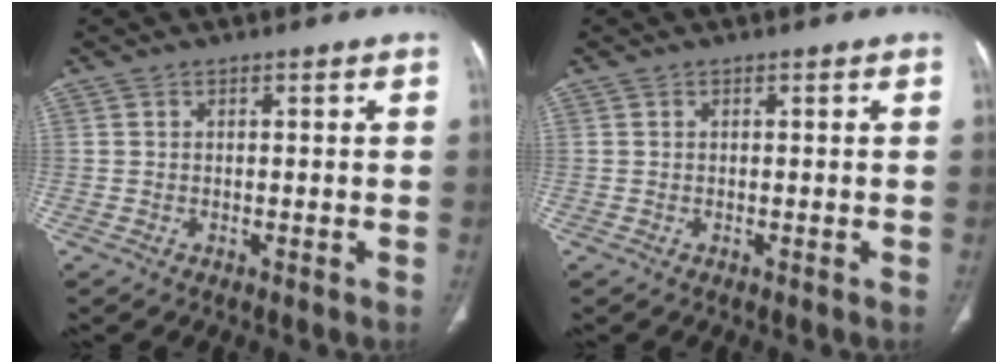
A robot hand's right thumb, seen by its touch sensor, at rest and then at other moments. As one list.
[{"total": 0.0}]